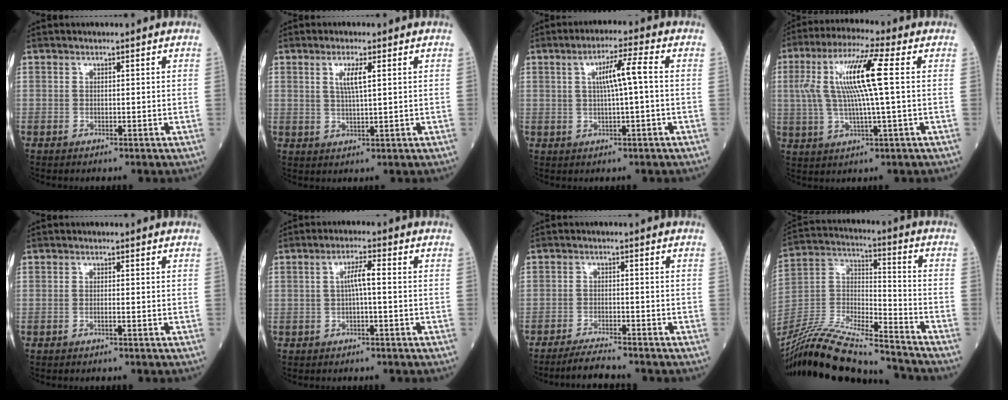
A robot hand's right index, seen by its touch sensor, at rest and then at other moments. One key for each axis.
{"total": 3.5, "fx": 1.2, "fy": 0.2, "fz": 3.3, "tx": -0.065, "ty": 0.001, "tz": 0.022}
{"total": 5.5, "fx": 0.7, "fy": -0.1, "fz": 5.5, "tx": -0.097, "ty": 0.009, "tz": 0.013}
{"total": 12.0, "fx": 1.9, "fy": 0.5, "fz": 11.9, "tx": -0.243, "ty": 0.018, "tz": 0.033}
{"total": 0.8, "fx": -0.3, "fy": -0.1, "fz": 0.7, "tx": -0.016, "ty": 0.000, "tz": -0.006}
{"total": 3.2, "fx": -0.1, "fy": 0.3, "fz": 3.2, "tx": -0.058, "ty": 0.009, "tz": 0.000}
{"total": 5.0, "fx": -4.8, "fy": -0.3, "fz": 1.6, "tx": -0.027, "ty": -0.019, "tz": -0.083}
{"total": 22.6, "fx": -20.5, "fy": 2.0, "fz": 9.2, "tx": -0.213, "ty": -0.010, "tz": -0.367}